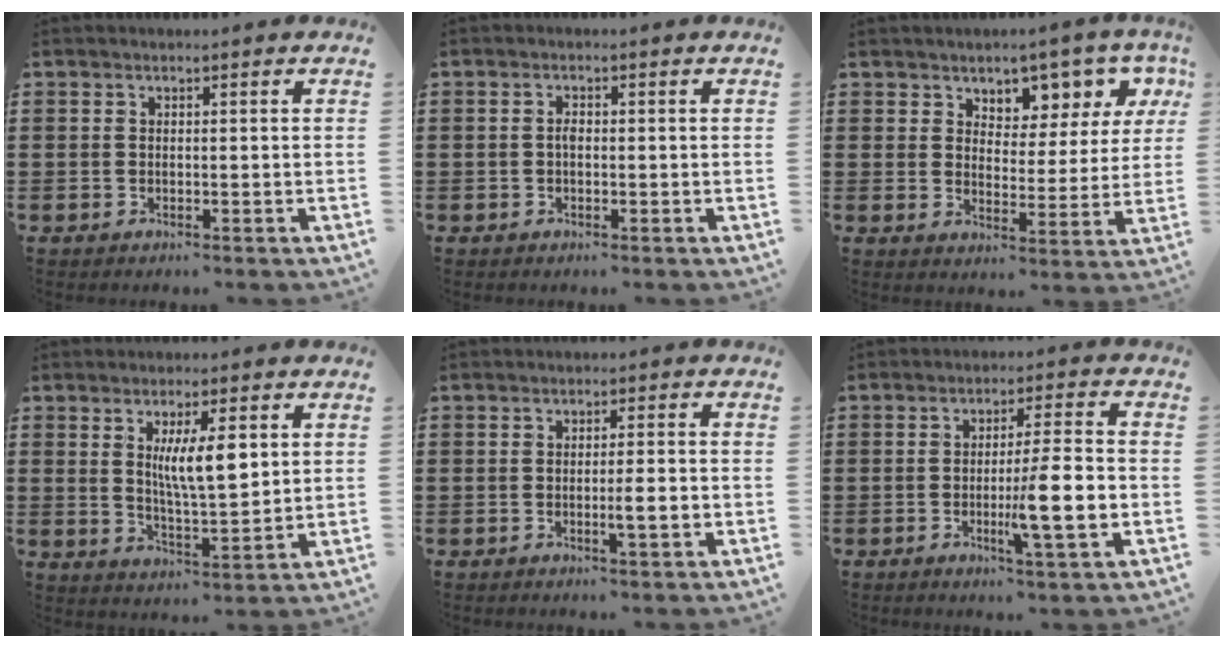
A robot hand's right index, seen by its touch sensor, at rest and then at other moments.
{"total": 1.3, "force": [-0.2, 0.5, 1.2], "torque": [-0.025, 0.000, -0.003]}
{"total": 5.8, "force": [4.8, 3.1, 0.8], "torque": [-0.036, -0.034, 0.080]}
{"total": 7.4, "force": [2.3, 1.9, 6.8], "torque": [-0.120, -0.002, 0.034]}
{"total": 3.3, "force": [-0.9, 0.1, 3.2], "torque": [-0.052, -0.005, -0.017]}
{"total": 9.1, "force": [-2.1, 0.7, 8.9], "torque": [-0.136, -0.011, -0.037]}